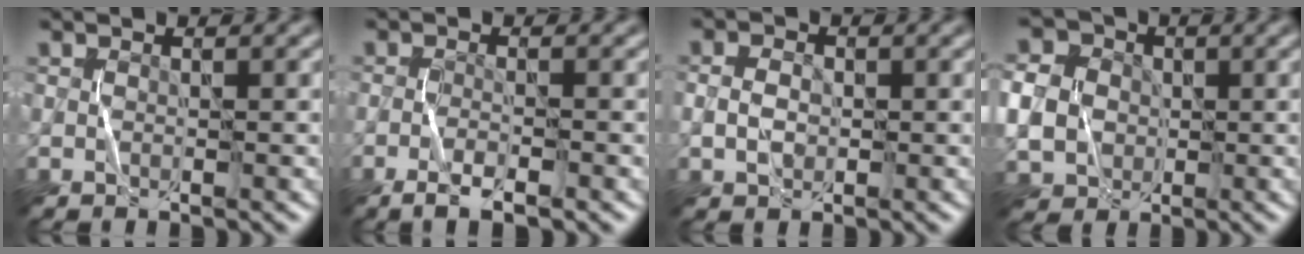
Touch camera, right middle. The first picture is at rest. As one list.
[{"total": 2.2, "force": [-1.4, 0.2, 1.7], "torque": [-0.032, 0.000, -0.027]}, {"total": 1.9, "force": [-0.2, 1.4, 1.2], "torque": [-0.024, 0.000, -0.002]}, {"total": 6.6, "force": [-0.3, 5.8, 3.2], "torque": [-0.078, 0.003, -0.017]}]